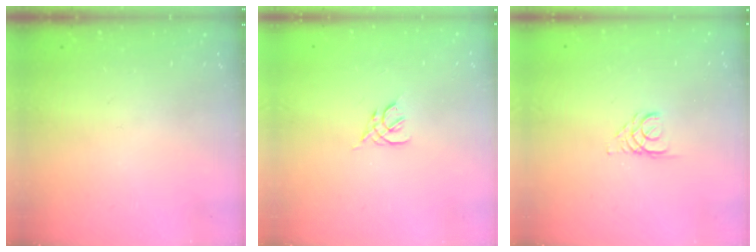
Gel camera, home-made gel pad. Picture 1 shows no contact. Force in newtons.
{"total": 2.2, "press": 2.1, "slide": 0.6}
{"total": 2.6, "press": 2.6, "slide": 0.2}